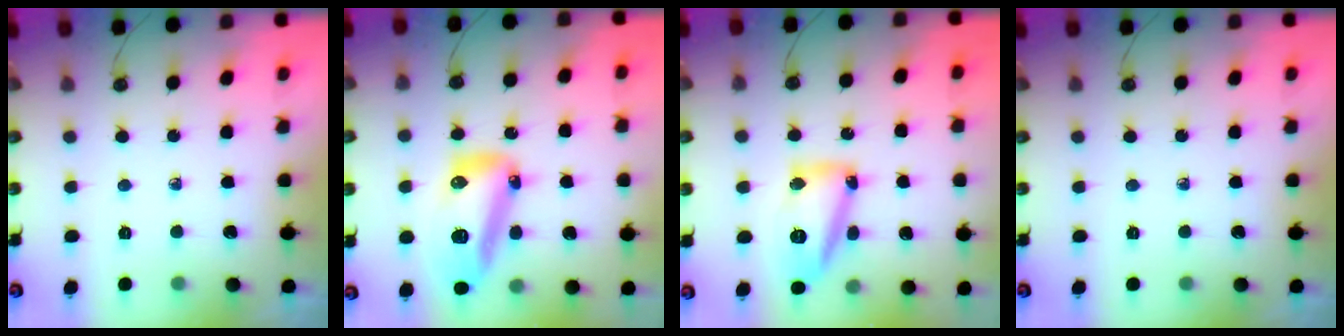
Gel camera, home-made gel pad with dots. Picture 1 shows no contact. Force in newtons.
{"total": 26.2, "press": 20.4, "slide": 16.5}
{"total": 14.4, "press": 14.2, "slide": 2.1}
{"total": 0.0}